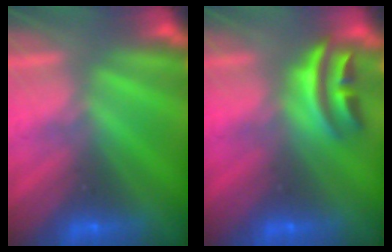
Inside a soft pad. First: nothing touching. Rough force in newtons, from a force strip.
{"total": 2.9}